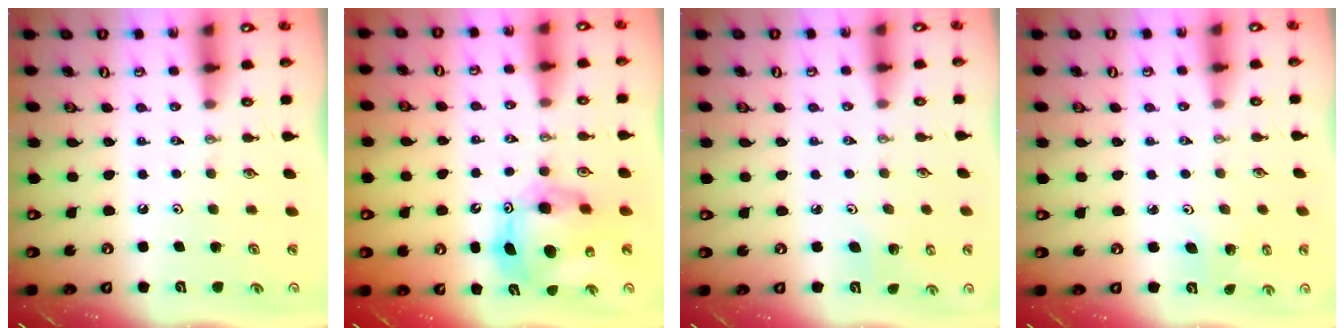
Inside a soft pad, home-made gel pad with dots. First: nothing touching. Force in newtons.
{"total": 12.4, "press": 12.4, "slide": 1.0}
{"total": 2.7, "press": 2.7, "slide": 0.3}
{"total": 2.3, "press": 2.3, "slide": 0.2}